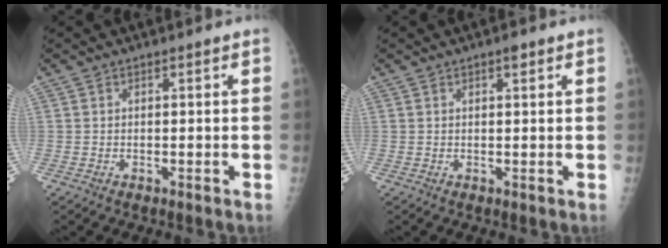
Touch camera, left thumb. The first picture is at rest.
{"total": 1.5, "force": [0.9, 0.5, 1.0], "torque": [-0.011, -0.002, 0.012]}